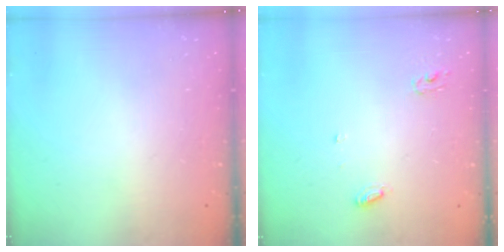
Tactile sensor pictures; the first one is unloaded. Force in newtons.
{"total": 4.9, "press": 4.9, "slide": 0.3}